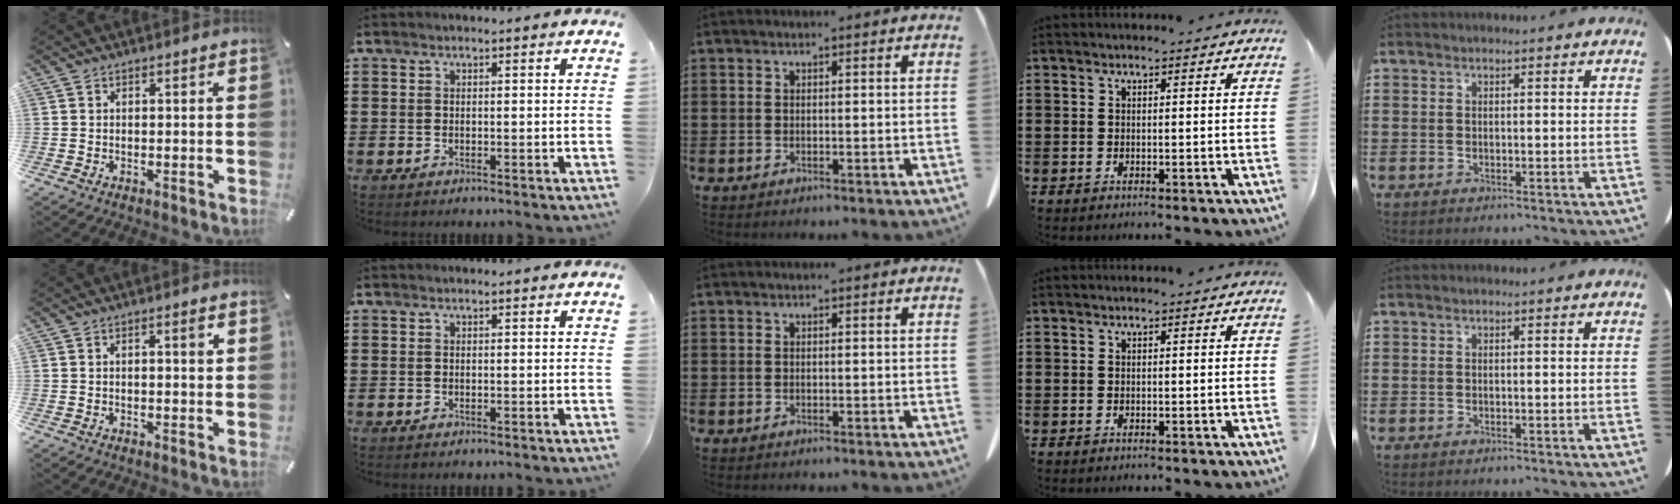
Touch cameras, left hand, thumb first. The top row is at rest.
{"thumb": {"total": 2.2, "force": [0.6, 0.6, 2.1], "torque": [-0.025, -0.002, 0.005]}}